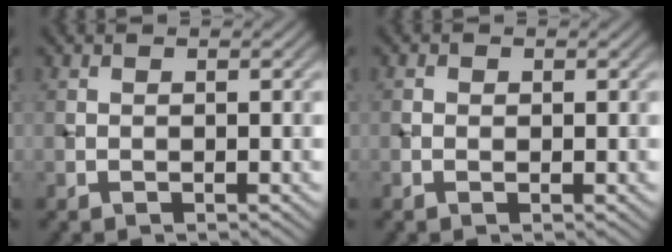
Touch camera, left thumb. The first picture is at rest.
{"total": 0.5, "force": [0.1, 0.4, 0.3], "torque": [-0.004, -0.001, 0.000]}